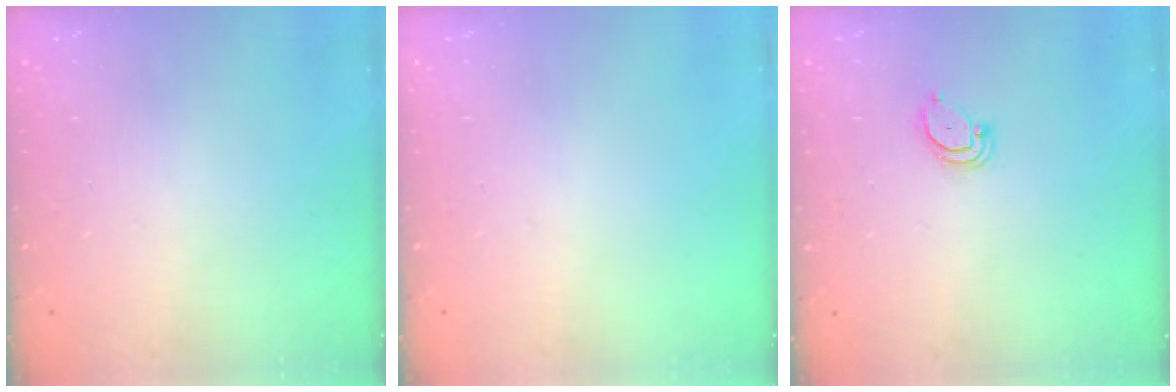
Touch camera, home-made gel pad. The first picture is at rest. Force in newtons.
{"total": 0.0}
{"total": 2.9, "press": 2.9, "slide": 0.2}